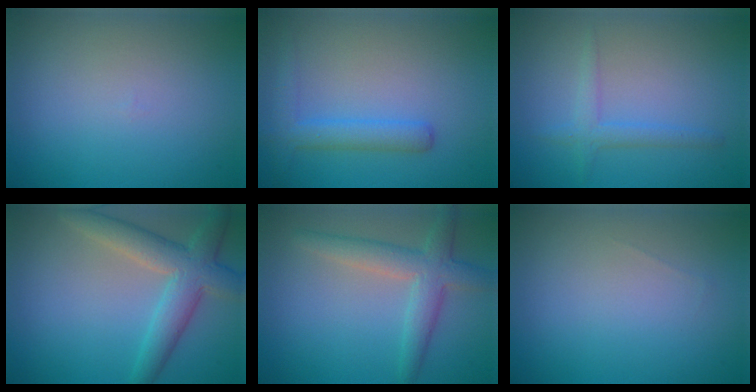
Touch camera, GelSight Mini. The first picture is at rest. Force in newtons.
{"total": 2.9, "press": 2.9, "slide": 0.1}
{"total": 1.7, "press": 1.7, "slide": 0.0}
{"total": 5.2, "press": 5.2, "slide": 0.2}
{"total": 4.0, "press": 4.0, "slide": 0.3}
{"total": 0.0}